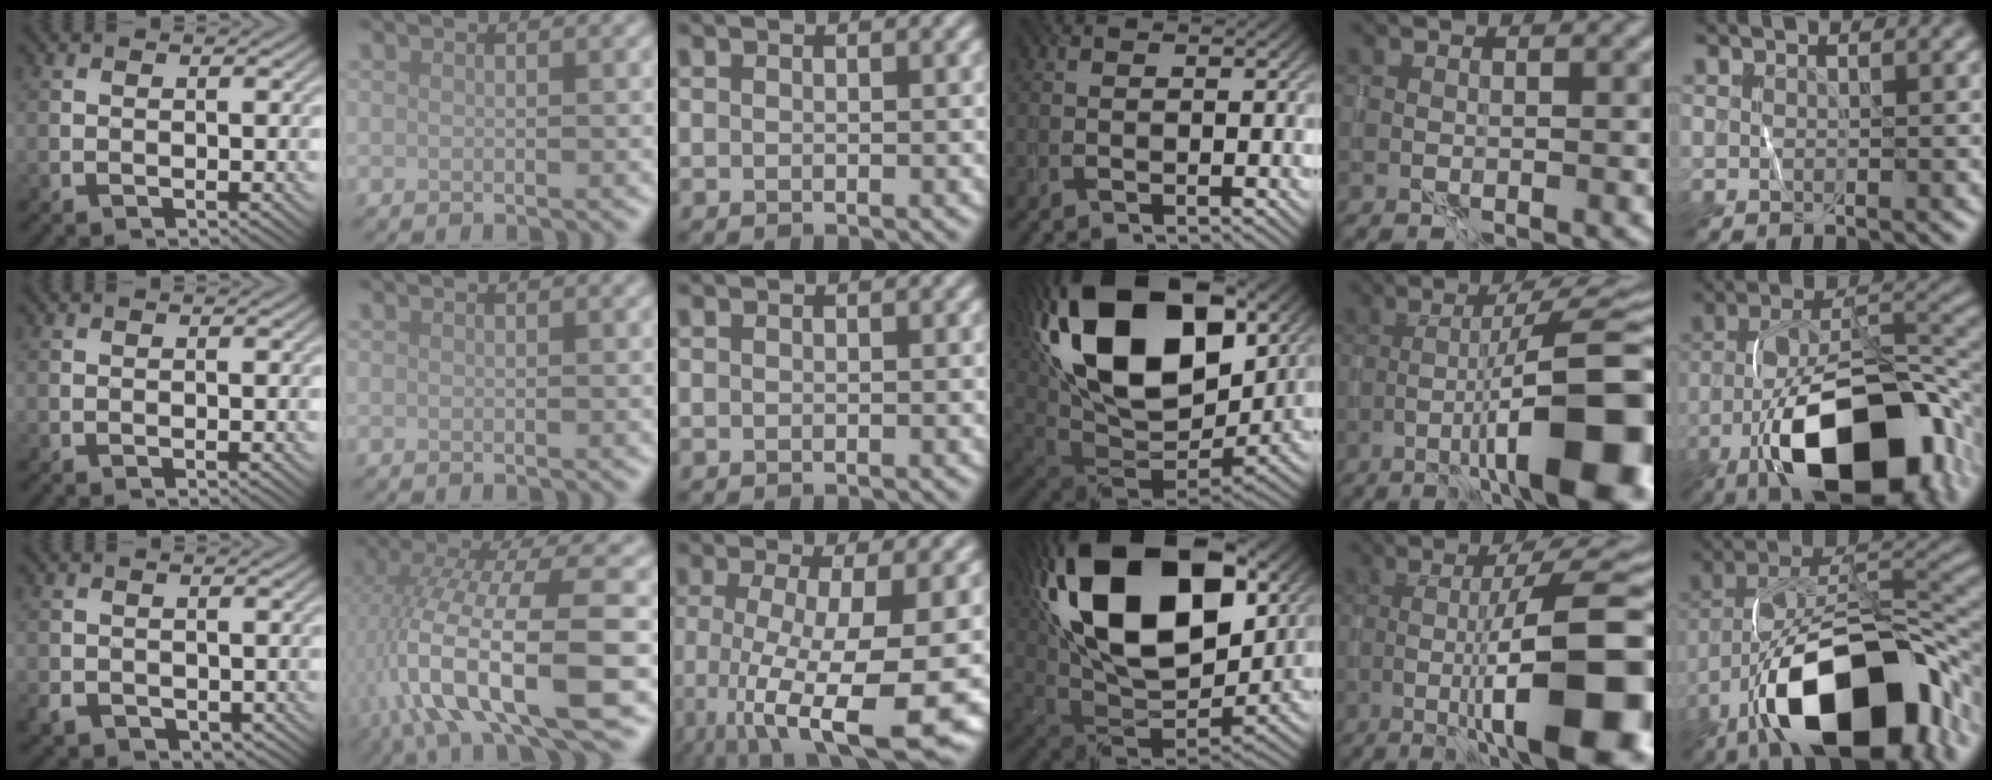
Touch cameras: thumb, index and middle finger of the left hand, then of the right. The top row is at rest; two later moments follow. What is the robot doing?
{"motion": "wrap", "object": "ribbon"}